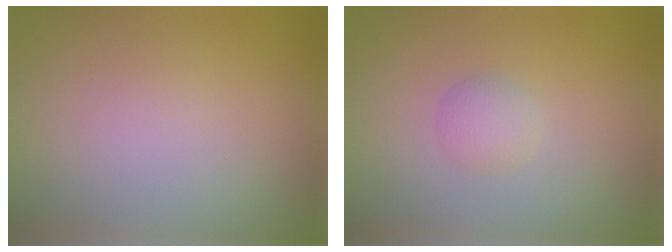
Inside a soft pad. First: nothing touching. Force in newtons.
{"total": 1.5, "press": 1.5, "slide": 0.1}